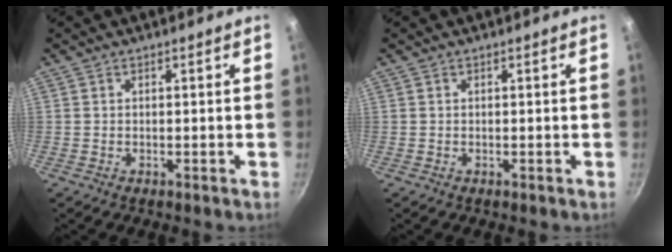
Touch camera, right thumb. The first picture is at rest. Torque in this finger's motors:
{"motor_torque": [-0.26, 0.09, 0.08, -0.04, 0.00]}